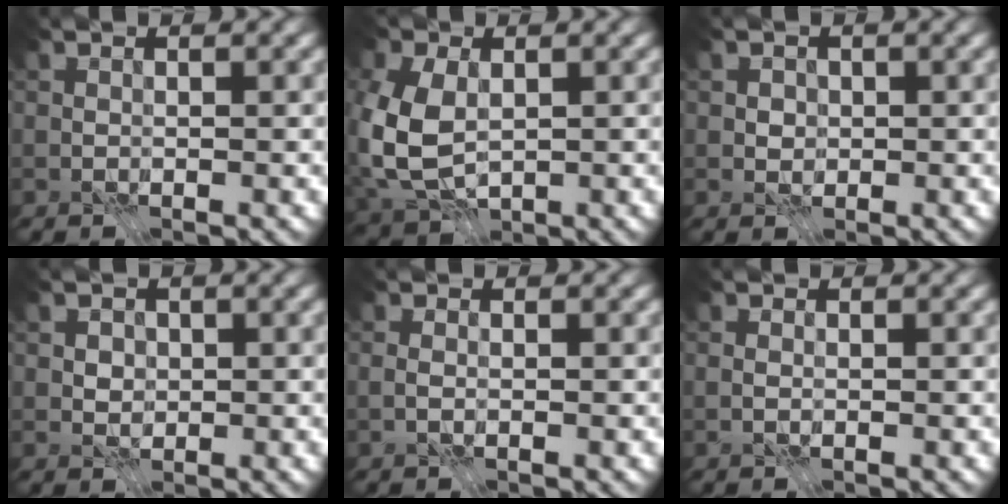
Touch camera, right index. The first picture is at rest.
{"total": 7.6, "force": [-0.2, 5.3, 5.5], "torque": [-0.147, -0.003, -0.005]}
{"total": 1.2, "force": [0.1, 1.1, 0.4], "torque": [-0.010, 0.000, 0.007]}
{"total": 1.5, "force": [0.3, 1.3, 0.7], "torque": [-0.019, 0.002, 0.011]}
{"total": 0.6, "force": [-0.4, 0.2, 0.5], "torque": [-0.008, -0.001, -0.006]}
{"total": 0.0}